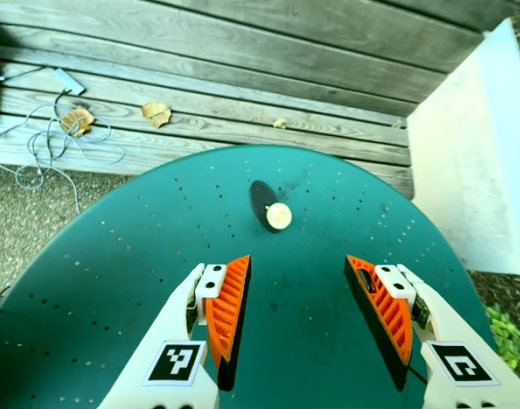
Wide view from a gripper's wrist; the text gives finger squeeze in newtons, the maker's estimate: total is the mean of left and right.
{"total": 0.0}